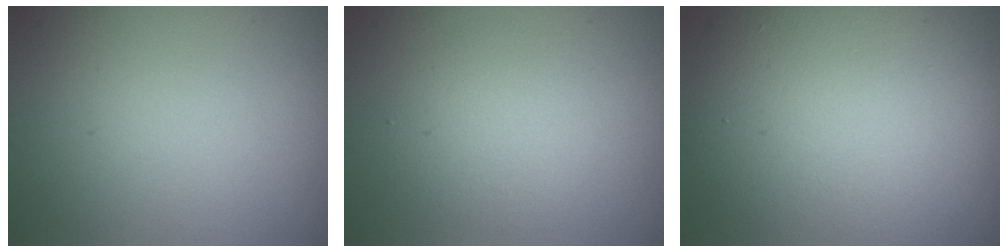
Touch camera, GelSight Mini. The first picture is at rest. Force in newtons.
{"total": 3.2, "press": 3.1, "slide": 0.2}
{"total": 11.1, "press": 11.1, "slide": 1.2}